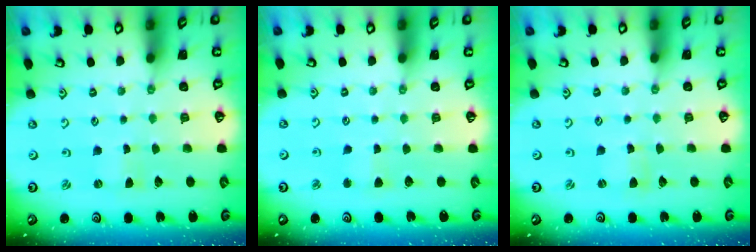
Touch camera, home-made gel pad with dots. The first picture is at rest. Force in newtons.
{"total": 2.5, "press": 2.5, "slide": 0.3}
{"total": 0.6, "press": 0.6, "slide": 0.1}